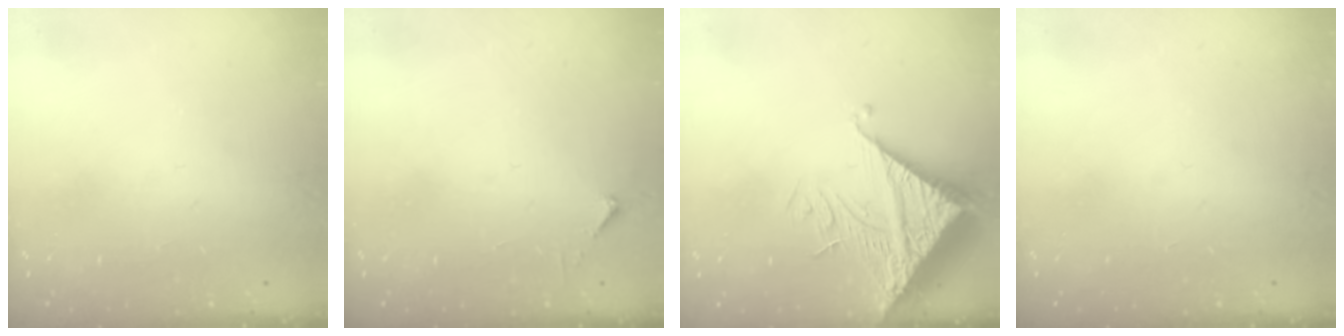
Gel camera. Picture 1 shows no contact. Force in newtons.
{"total": 2.5, "press": 2.5, "slide": 0.3}
{"total": 11.5, "press": 11.5, "slide": 1.2}
{"total": 0.0}